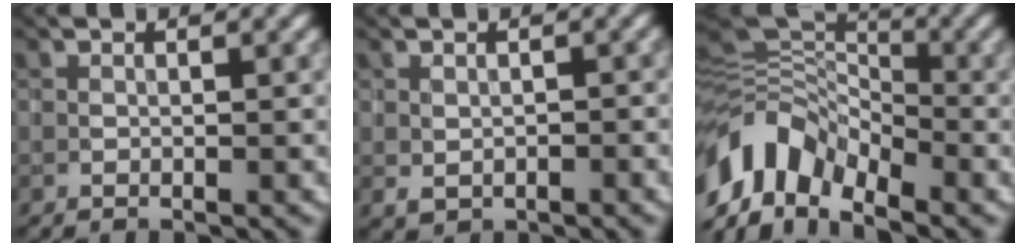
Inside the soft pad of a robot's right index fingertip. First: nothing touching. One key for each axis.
{"total": 1.3, "fx": -0.4, "fy": 1.0, "fz": 0.8, "tx": -0.012, "ty": -0.005, "tz": 0.000}
{"total": 8.4, "fx": -4.2, "fy": 5.3, "fz": 5.0, "tx": -0.094, "ty": 0.005, "tz": -0.094}